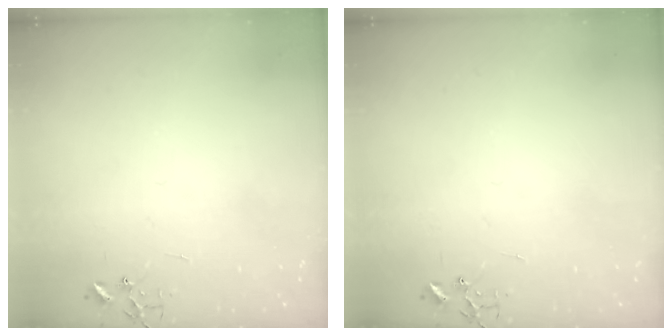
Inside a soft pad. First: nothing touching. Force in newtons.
{"total": 0.0}